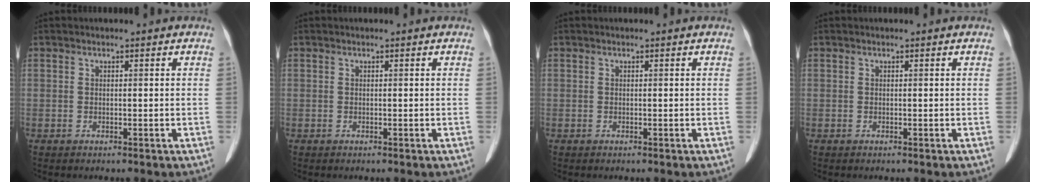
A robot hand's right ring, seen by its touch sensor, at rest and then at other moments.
{"total": 0.0}
{"total": 0.0}
{"total": 0.0}